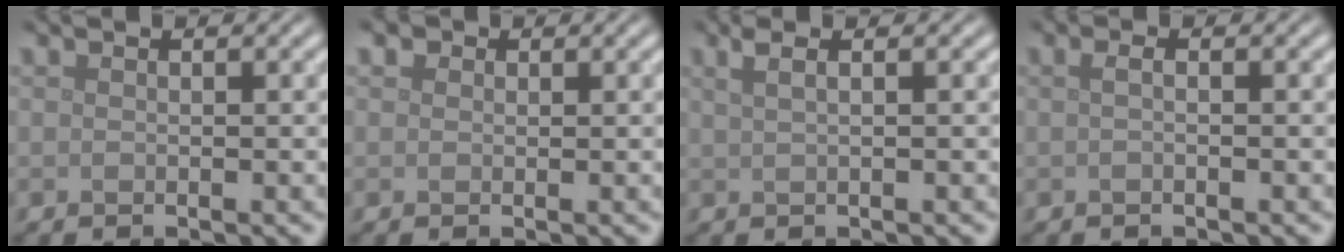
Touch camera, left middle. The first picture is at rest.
{"total": 0.9, "force": [0.4, 0.7, 0.3], "torque": [-0.004, 0.000, 0.000]}
{"total": 3.0, "force": [1.7, 1.3, 2.1], "torque": [-0.021, 0.008, 0.003]}
{"total": 0.9, "force": [0.0, 0.3, 0.9], "torque": [-0.016, 0.001, -0.002]}